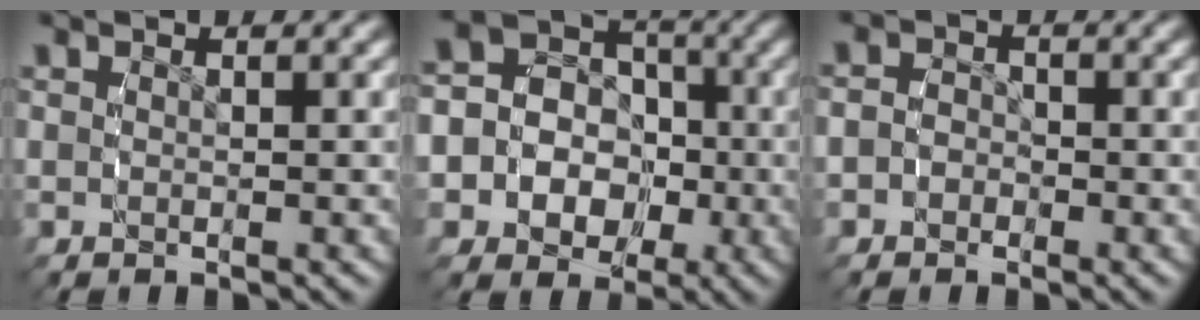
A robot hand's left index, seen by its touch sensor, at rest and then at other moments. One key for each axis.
{"total": 14.2, "fx": -2.0, "fy": 12.7, "fz": 5.9, "tx": -0.156, "ty": -0.050, "tz": -0.039}
{"total": 2.2, "fx": -1.2, "fy": 1.8, "fz": 0.3, "tx": -0.009, "ty": -0.014, "tz": -0.023}